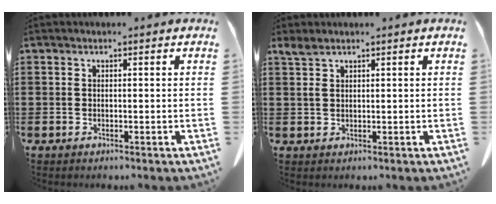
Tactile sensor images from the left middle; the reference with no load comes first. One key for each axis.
{"total": 1.9, "fx": 1.3, "fy": 0.7, "fz": 1.2, "tx": -0.030, "ty": 0.003, "tz": 0.024}